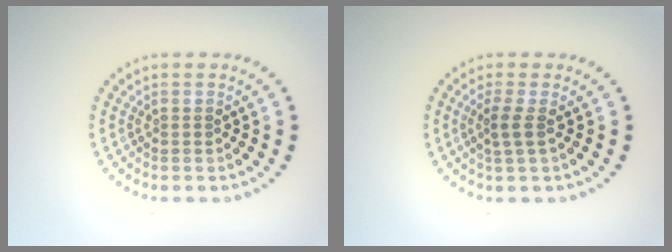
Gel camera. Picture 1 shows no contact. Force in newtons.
{"total": 1.6, "press": 1.3, "slide": 0.9}